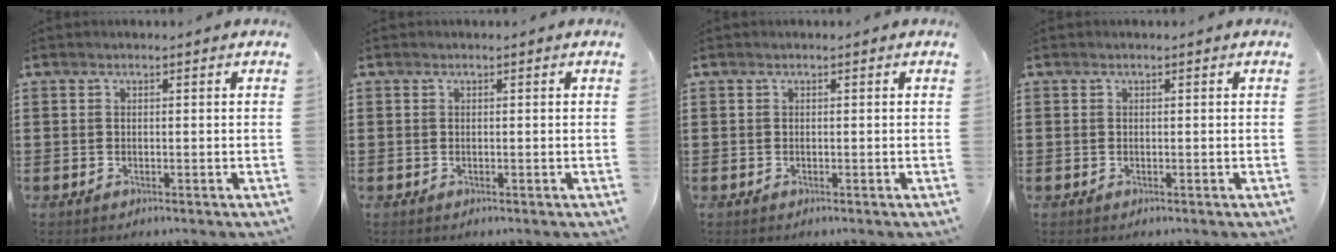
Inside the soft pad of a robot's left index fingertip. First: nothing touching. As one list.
[{"total": 0.0}, {"total": 0.0}, {"total": 0.0}]